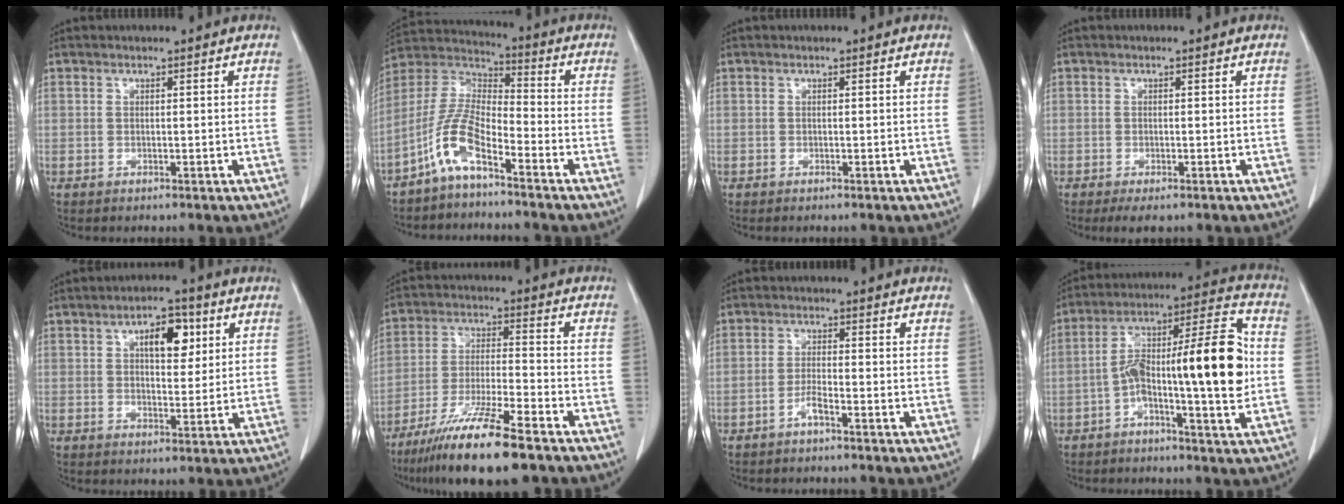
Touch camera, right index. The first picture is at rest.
{"total": 8.8, "force": [-5.4, 2.3, 6.5], "torque": [-0.154, 0.011, -0.115]}
{"total": 0.0}
{"total": 2.4, "force": [-1.7, 1.0, 1.4], "torque": [-0.020, -0.003, -0.020]}
{"total": 7.0, "force": [2.7, 3.2, 5.6], "torque": [-0.085, 0.010, 0.041]}
{"total": 14.2, "force": [-9.9, 0.9, 10.1], "torque": [-0.195, -0.040, -0.176]}
{"total": 2.2, "force": [-1.5, 0.1, 1.6], "torque": [-0.033, 0.004, -0.029]}
{"total": 17.4, "force": [-1.7, 2.6, 17.1], "torque": [-0.276, 0.034, -0.029]}